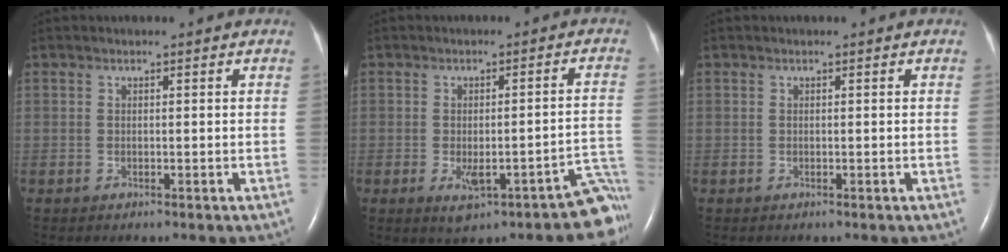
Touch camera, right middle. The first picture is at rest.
{"total": 8.1, "force": [-5.4, 2.1, 5.7], "torque": [-0.040, 0.030, -0.069]}
{"total": 0.0}